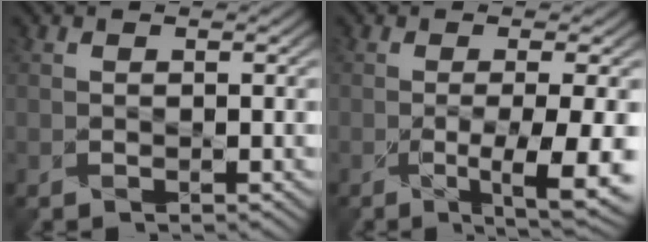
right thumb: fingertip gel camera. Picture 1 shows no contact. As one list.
[{"total": 7.2, "force": [-2.5, 1.1, 6.6], "torque": [-0.101, -0.008, -0.025]}]